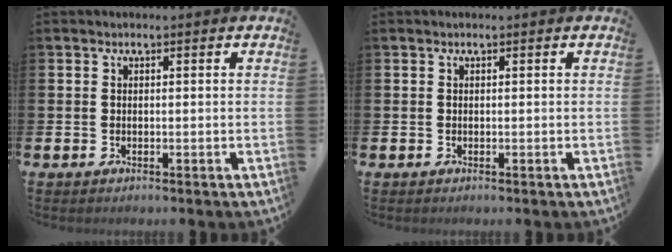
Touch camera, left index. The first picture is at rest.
{"total": 0.0}